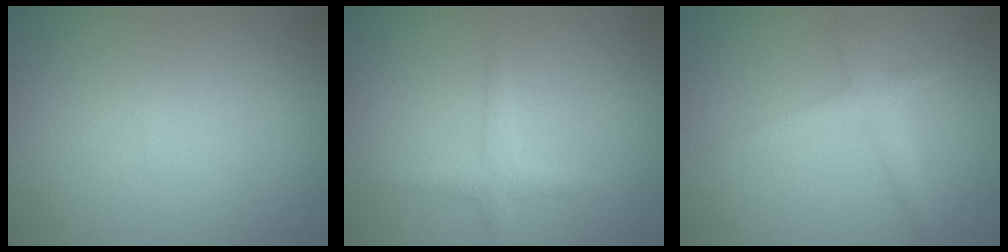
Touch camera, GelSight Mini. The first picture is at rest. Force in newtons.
{"total": 1.7, "press": 1.7, "slide": 0.0}
{"total": 2.2, "press": 2.2, "slide": 0.2}